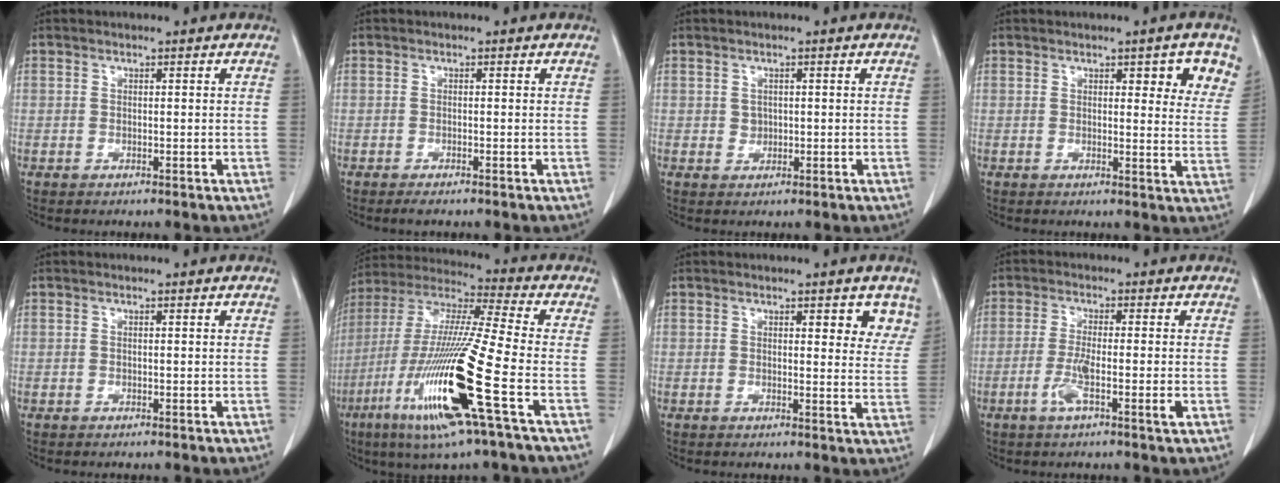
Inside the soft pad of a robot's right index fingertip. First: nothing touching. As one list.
[{"total": 1.4, "force": [-1.1, 0.1, 0.8], "torque": [-0.012, -0.004, -0.017]}, {"total": 1.2, "force": [0.2, 1.1, 0.5], "torque": [-0.006, 0.000, 0.007]}, {"total": 6.5, "force": [3.5, 1.8, 5.1], "torque": [-0.048, -0.009, 0.035]}, {"total": 0.0}, {"total": 20.8, "force": [-7.7, -0.2, 19.3], "torque": [-0.413, -0.036, -0.153]}, {"total": 5.2, "force": [3.3, 1.7, 3.6], "torque": [-0.026, -0.010, 0.029]}, {"total": 5.2, "force": [-1.9, 0.1, 4.8], "torque": [-0.091, -0.007, -0.036]}]